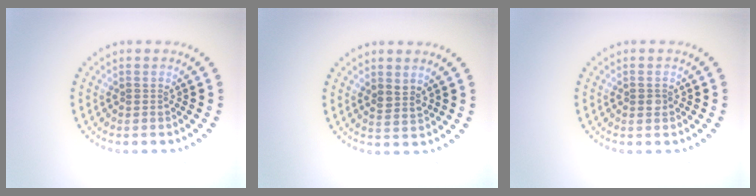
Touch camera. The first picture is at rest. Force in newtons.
{"total": 1.4, "press": 1.2, "slide": 0.6}
{"total": 0.9, "press": 0.9, "slide": 0.1}